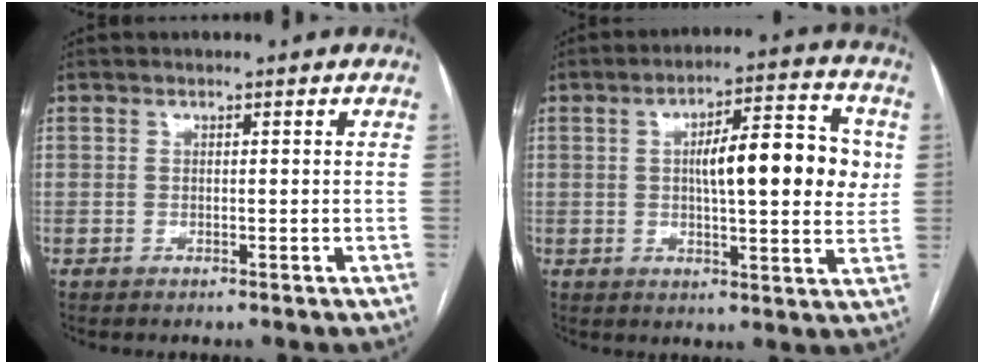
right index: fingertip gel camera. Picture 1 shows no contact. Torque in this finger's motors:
{"motor_torque": [0.85, 0.43, 0.32, 0.08]}